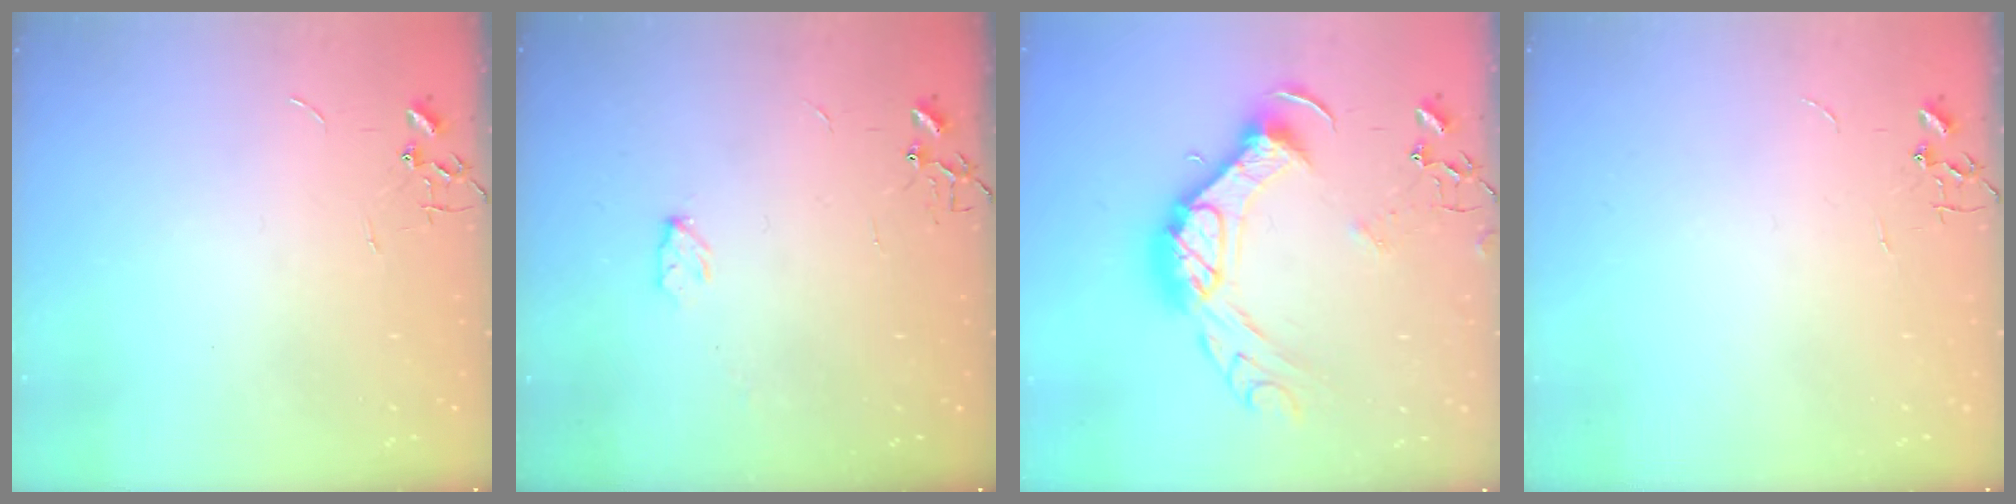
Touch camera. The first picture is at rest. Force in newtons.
{"total": 3.8, "press": 3.8, "slide": 0.6}
{"total": 19.9, "press": 19.9, "slide": 1.4}
{"total": 0.0}